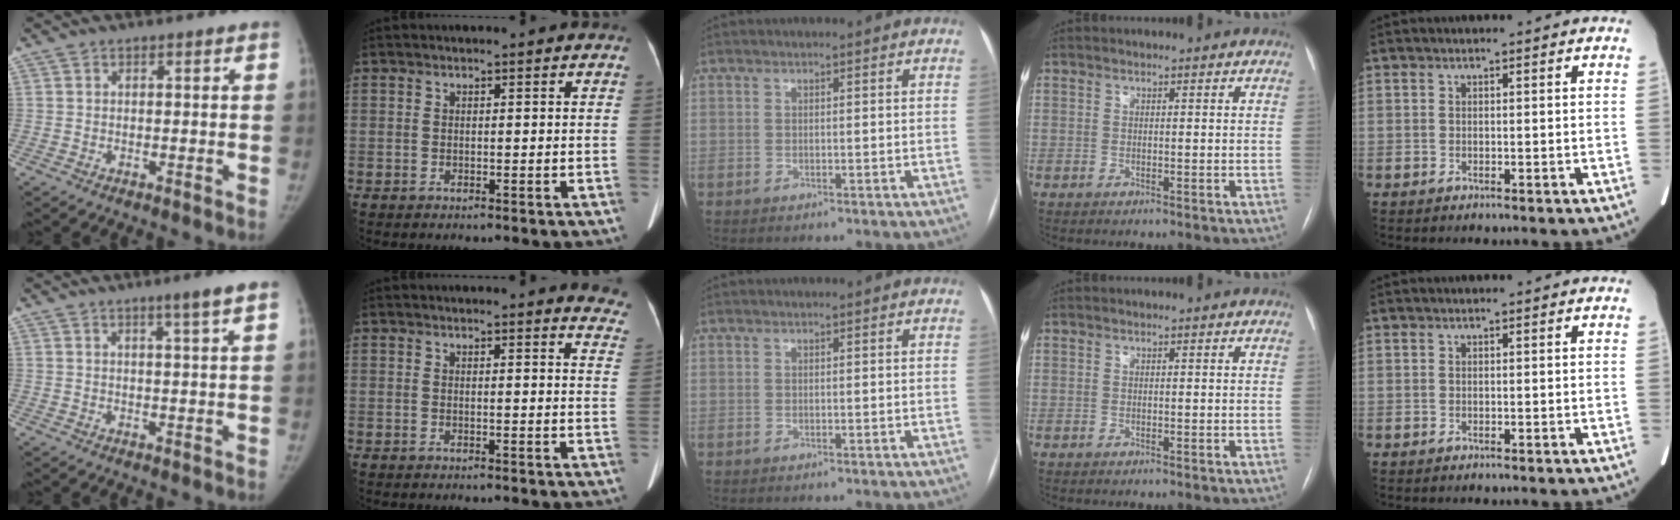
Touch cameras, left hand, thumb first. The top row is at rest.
{"thumb": {"total": 3.7, "force": [2.2, -0.5, 2.9], "torque": [-0.048, -0.014, 0.037]}, "index": {"total": 7.4, "force": [7.2, 1.0, 1.0], "torque": [0.019, -0.039, 0.039]}}